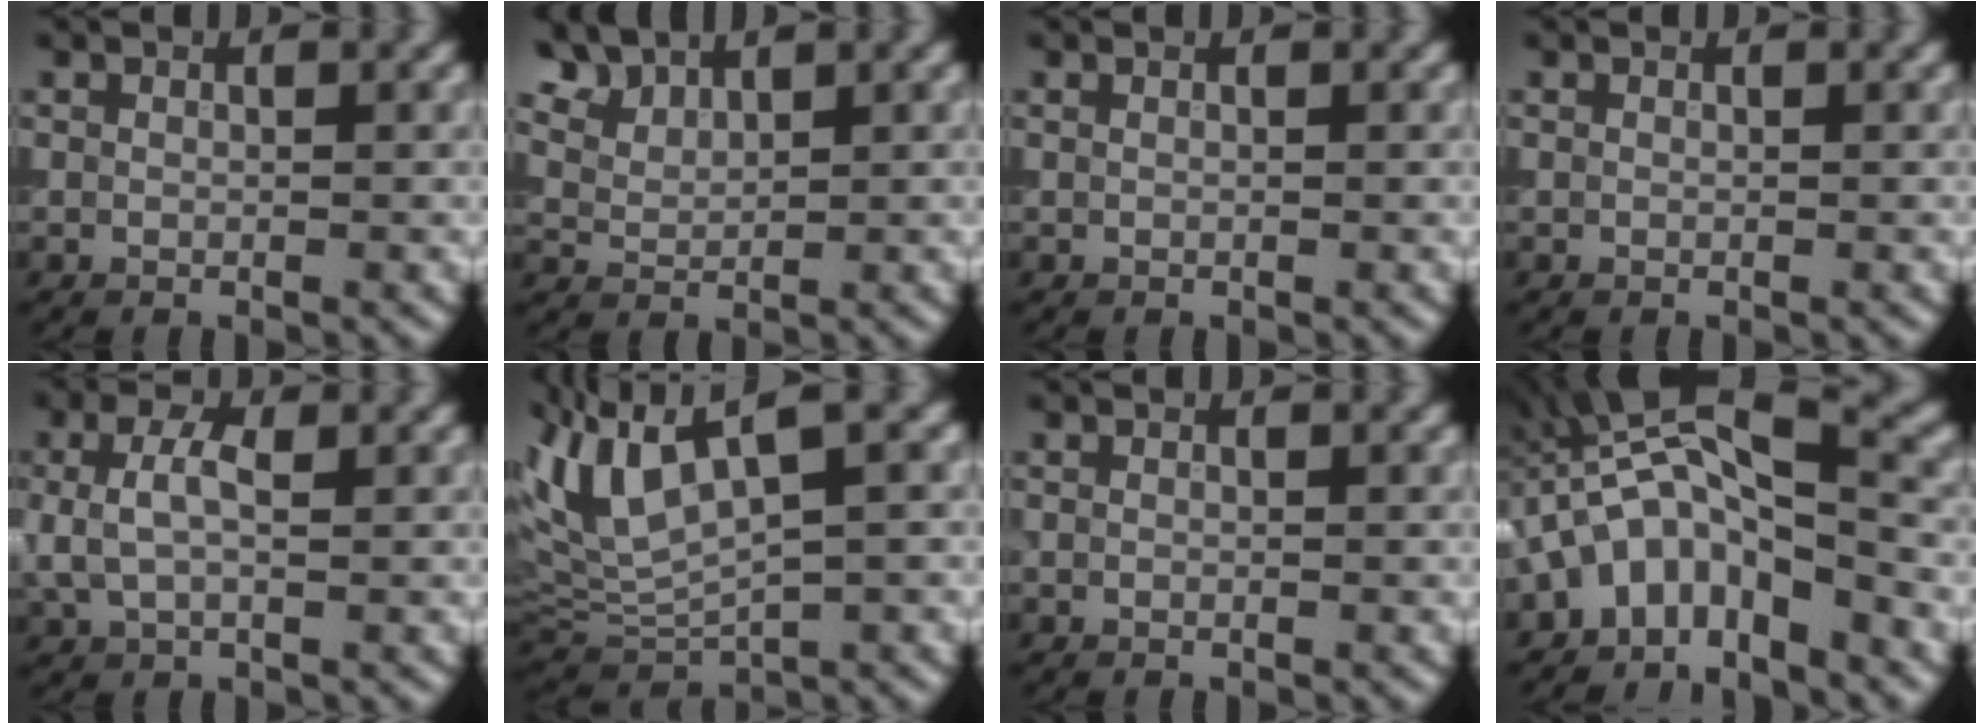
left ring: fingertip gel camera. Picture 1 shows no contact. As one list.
[{"total": 3.3, "force": [2.9, 1.2, 1.0], "torque": [-0.033, -0.001, 0.072]}, {"total": 0.0}, {"total": 0.0}, {"total": 3.3, "force": [0.4, 1.7, 2.8], "torque": [-0.065, 0.005, 0.006]}, {"total": 7.7, "force": [3.0, 2.7, 6.6], "torque": [-0.144, 0.011, 0.058]}, {"total": 0.0}, {"total": 9.0, "force": [-2.2, 4.1, 7.7], "torque": [-0.129, 0.030, -0.056]}]